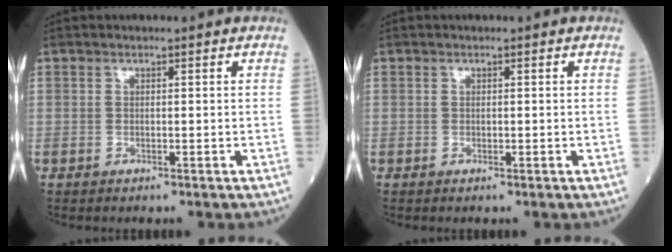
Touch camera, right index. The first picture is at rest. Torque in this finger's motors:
{"motor_torque": [-0.16, -0.01, -0.07, 0.01]}